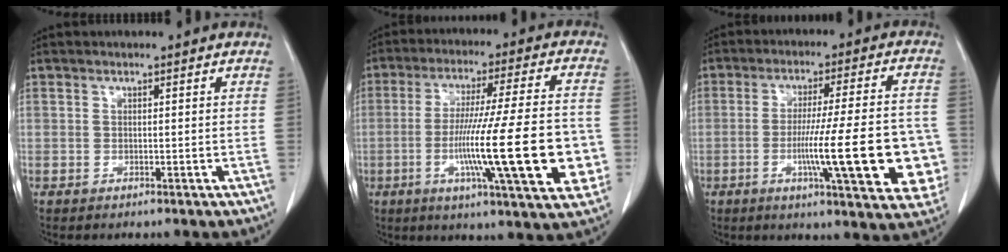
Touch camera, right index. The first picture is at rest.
{"total": 20.7, "force": [-4.6, 1.4, 20.2], "torque": [-0.279, -0.007, -0.068]}
{"total": 18.4, "force": [-4.3, 2.0, 17.8], "torque": [-0.193, 0.008, -0.049]}